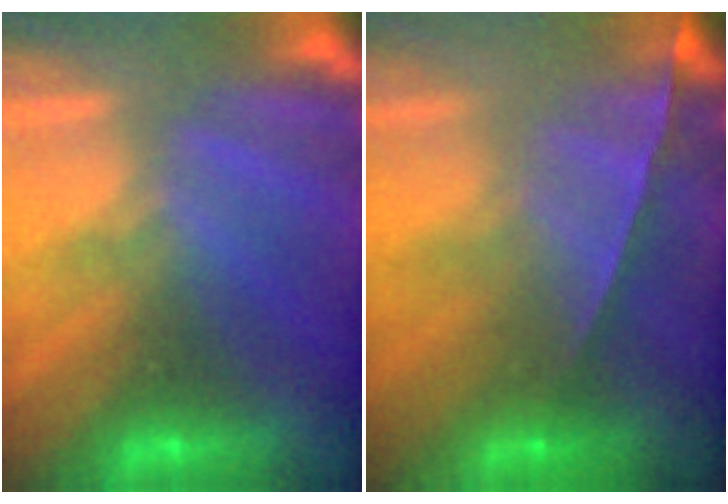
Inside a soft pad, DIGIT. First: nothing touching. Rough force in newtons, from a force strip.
{"total": 1.5}